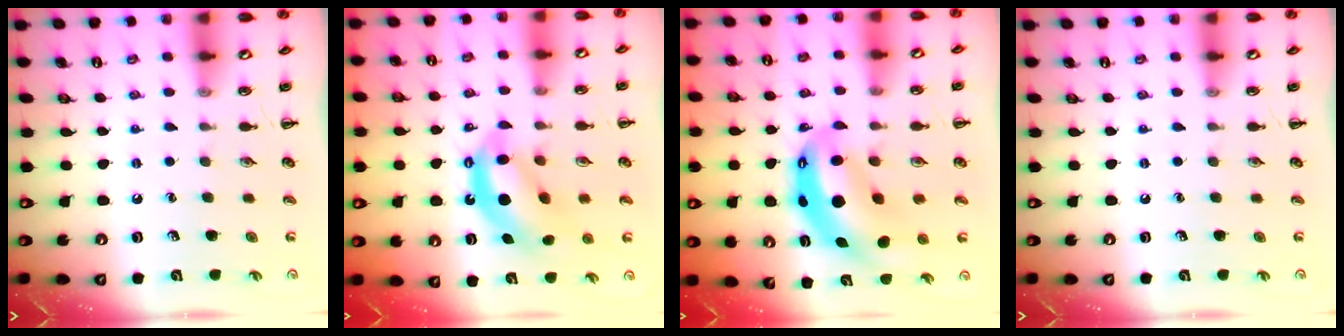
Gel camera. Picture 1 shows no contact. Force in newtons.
{"total": 11.0, "press": 10.6, "slide": 2.9}
{"total": 11.7, "press": 11.4, "slide": 2.7}
{"total": 0.0}